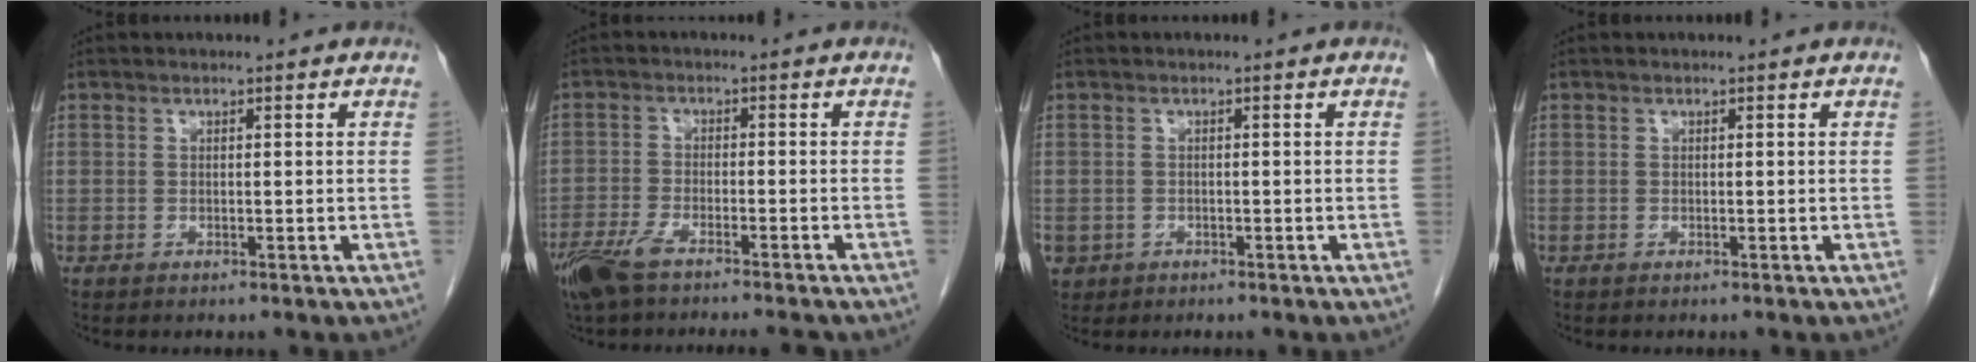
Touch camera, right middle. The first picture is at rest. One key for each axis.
{"total": 11.0, "fx": -8.9, "fy": 1.8, "fz": 6.1, "tx": -0.107, "ty": -0.014, "tz": -0.144}
{"total": 2.6, "fx": -1.3, "fy": 2.2, "fz": 0.5, "tx": -0.003, "ty": 0.002, "tz": -0.017}
{"total": 0.0}